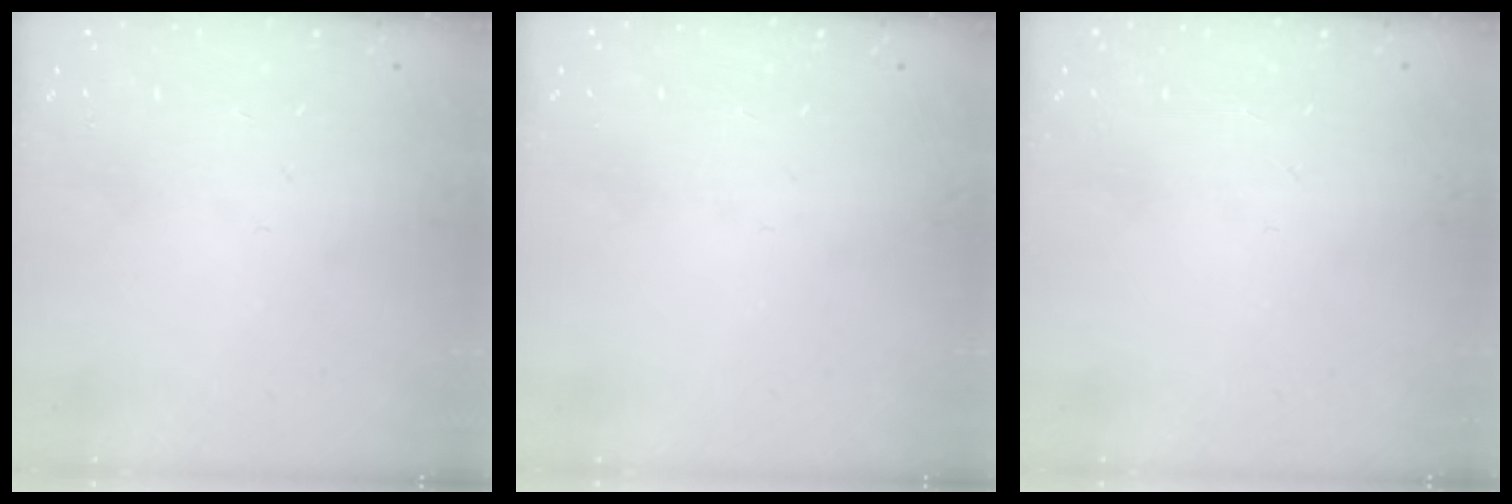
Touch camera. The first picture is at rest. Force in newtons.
{"total": 0.0}
{"total": 0.0}